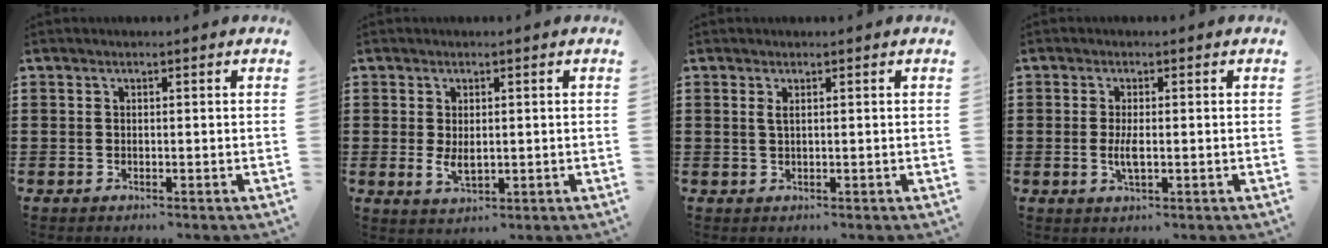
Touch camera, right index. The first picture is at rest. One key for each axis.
{"total": 2.9, "fx": 0.1, "fy": 1.4, "fz": 2.5, "tx": -0.043, "ty": -0.004, "tz": 0.002}
{"total": 0.9, "fx": 0.3, "fy": 0.2, "fz": 0.8, "tx": -0.017, "ty": 0.004, "tz": 0.005}
{"total": 2.9, "fx": -0.4, "fy": 0.6, "fz": 2.8, "tx": -0.063, "ty": -0.009, "tz": -0.011}